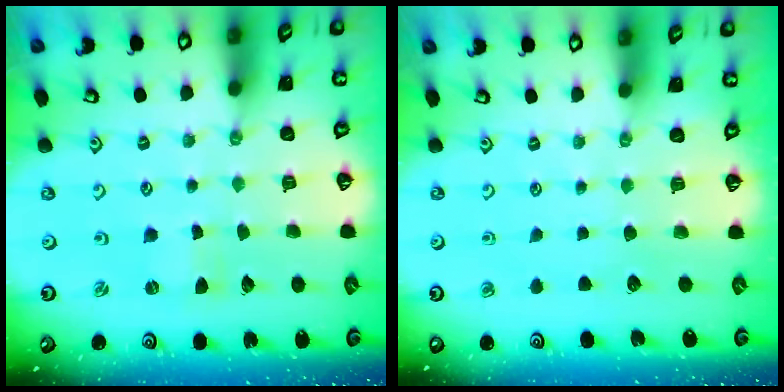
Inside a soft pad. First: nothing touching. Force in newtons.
{"total": 0.0}